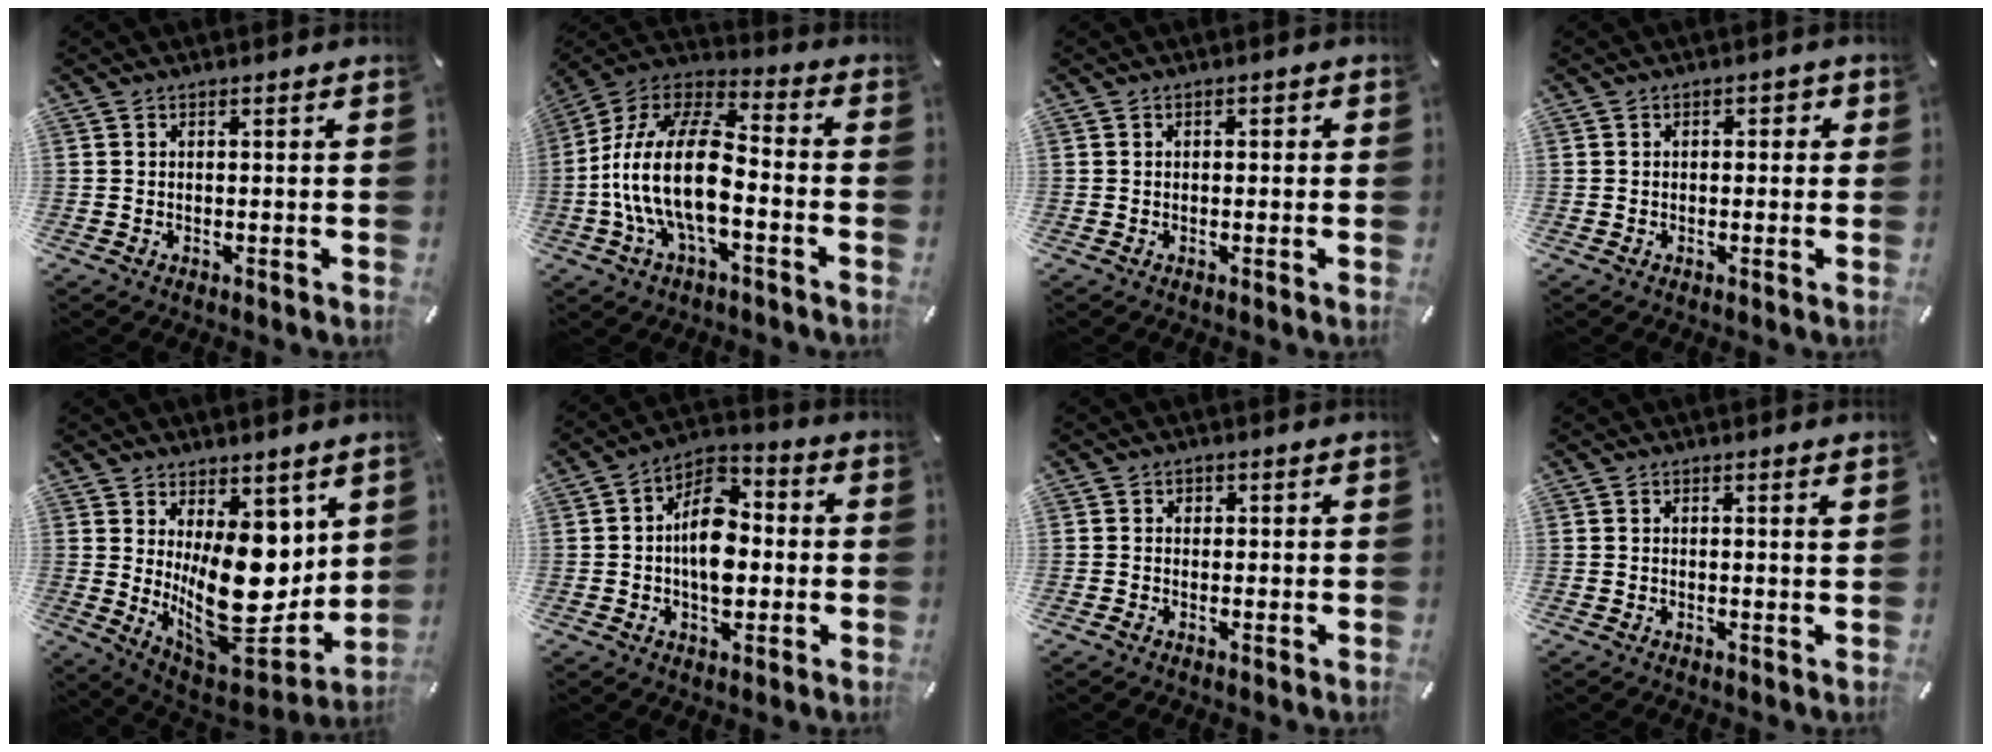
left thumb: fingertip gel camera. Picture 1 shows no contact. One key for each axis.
{"total": 18.7, "fx": -4.5, "fy": 9.2, "fz": 15.7, "tx": -0.330, "ty": 0.017, "tz": -0.078}
{"total": 0.9, "fx": -0.2, "fy": 0.6, "fz": 0.7, "tx": -0.012, "ty": 0.004, "tz": -0.005}
{"total": 1.5, "fx": -0.4, "fy": 1.1, "fz": 0.9, "tx": -0.009, "ty": 0.005, "tz": -0.011}
{"total": 20.2, "fx": 1.9, "fy": 12.7, "fz": 15.6, "tx": -0.220, "ty": -0.051, "tz": 0.054}
{"total": 12.4, "fx": -1.0, "fy": 8.2, "fz": 9.2, "tx": -0.156, "ty": 0.011, "tz": -0.013}
{"total": 1.2, "fx": -0.3, "fy": 1.1, "fz": 0.4, "tx": -0.006, "ty": 0.004, "tz": -0.007}
{"total": 0.8, "fx": 0.4, "fy": 0.0, "fz": 0.7, "tx": -0.015, "ty": 0.000, "tz": 0.006}